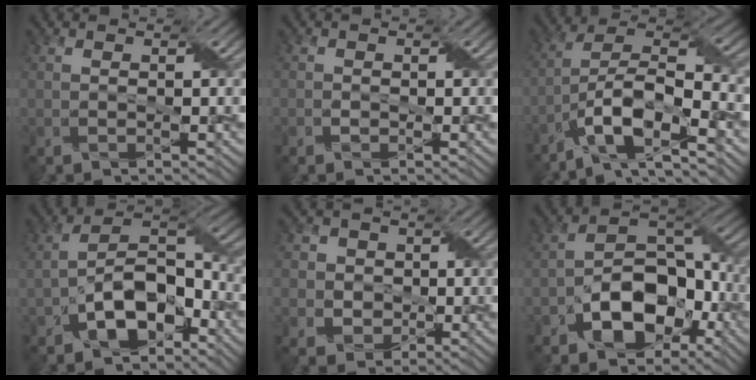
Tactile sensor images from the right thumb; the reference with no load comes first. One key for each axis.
{"total": 0.6, "fx": -0.5, "fy": 0.4, "fz": -0.2, "tx": 0.003, "ty": -0.005, "tz": -0.003}
{"total": 12.0, "fx": -6.4, "fy": 4.4, "fz": 9.2, "tx": -0.176, "ty": -0.011, "tz": -0.117}
{"total": 9.5, "fx": -4.8, "fy": 5.1, "fz": 6.4, "tx": -0.109, "ty": 0.007, "tz": -0.099}
{"total": 4.6, "fx": -0.3, "fy": 4.5, "fz": 0.4, "tx": -0.017, "ty": 0.006, "tz": -0.022}
{"total": 10.5, "fx": -5.0, "fy": 6.7, "fz": 6.3, "tx": -0.104, "ty": -0.003, "tz": -0.096}